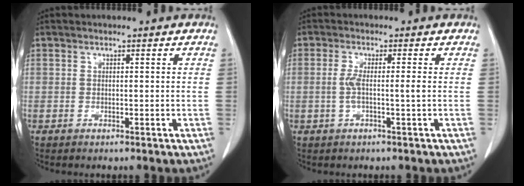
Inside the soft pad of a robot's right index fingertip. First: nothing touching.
{"total": 3.0, "force": [-0.4, -0.1, 3.0], "torque": [-0.062, 0.001, -0.006]}